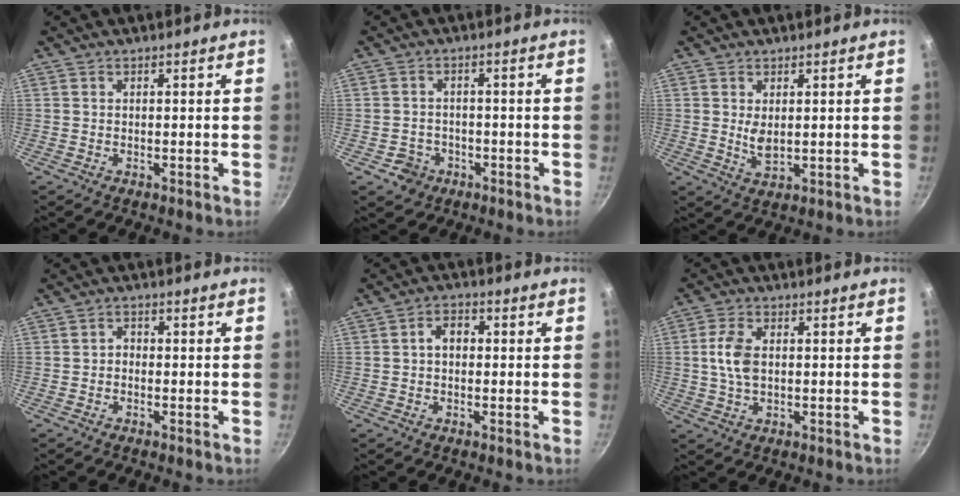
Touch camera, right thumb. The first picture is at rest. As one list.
[{"total": 4.1, "force": [-1.8, 3.6, 1.0], "torque": [-0.003, 0.019, -0.024]}, {"total": 3.5, "force": [0.7, 1.8, 2.9], "torque": [-0.051, -0.012, 0.018]}, {"total": 1.4, "force": [-0.7, 1.0, 0.7], "torque": [-0.006, 0.011, -0.014]}, {"total": 3.7, "force": [0.1, 2.7, 2.5], "torque": [-0.023, 0.009, -0.004]}, {"total": 6.1, "force": [0.3, 3.7, 4.9], "torque": [-0.092, 0.007, 0.005]}]